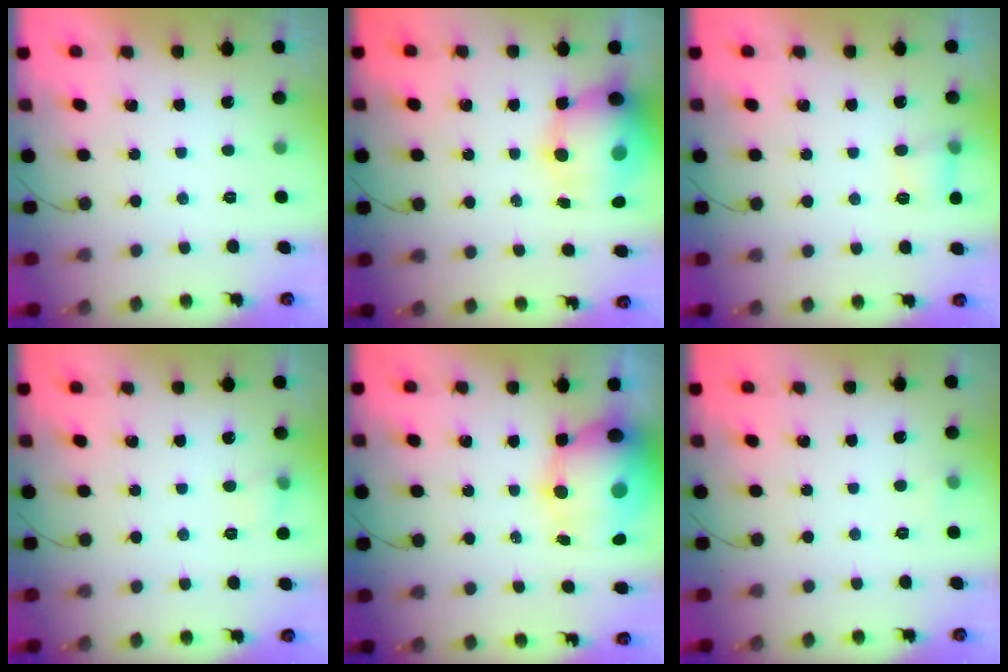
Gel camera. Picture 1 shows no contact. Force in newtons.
{"total": 13.8, "press": 13.3, "slide": 3.6}
{"total": 4.1, "press": 4.0, "slide": 1.2}
{"total": 5.0, "press": 4.8, "slide": 1.7}
{"total": 14.2, "press": 13.8, "slide": 3.3}
{"total": 3.1, "press": 2.8, "slide": 1.2}